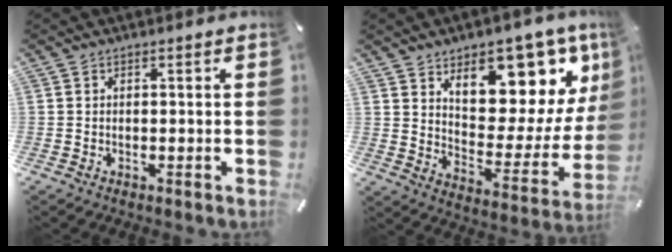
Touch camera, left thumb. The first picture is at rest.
{"total": 14.1, "force": [9.9, 8.1, 5.8], "torque": [-0.056, -0.108, 0.167]}